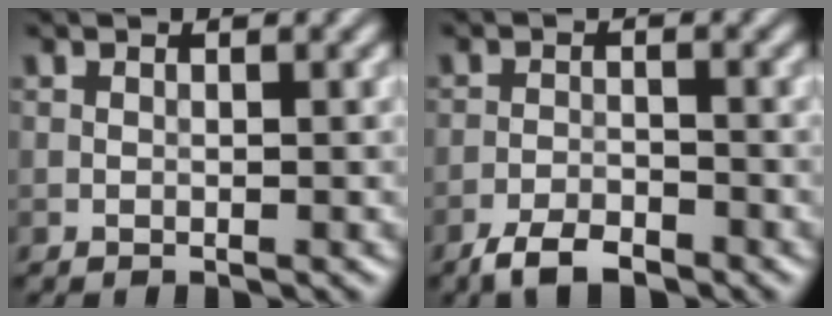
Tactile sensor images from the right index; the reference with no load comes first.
{"total": 3.4, "force": [-2.7, 1.1, 1.7], "torque": [-0.030, 0.000, -0.055]}